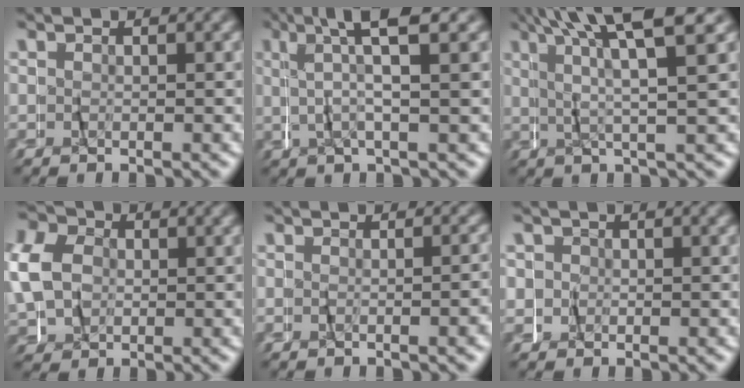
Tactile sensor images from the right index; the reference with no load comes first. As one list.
[{"total": 5.1, "force": [2.6, -0.3, 4.3], "torque": [-0.083, 0.022, 0.037]}, {"total": 7.4, "force": [4.0, 0.3, 6.2], "torque": [-0.121, 0.022, 0.053]}, {"total": 7.3, "force": [1.2, 6.3, 3.6], "torque": [-0.085, 0.006, 0.011]}, {"total": 1.5, "force": [-1.0, -0.9, 0.7], "torque": [-0.010, 0.007, -0.016]}, {"total": 1.5, "force": [0.1, 1.5, -0.1], "torque": [-0.010, -0.004, 0.001]}]